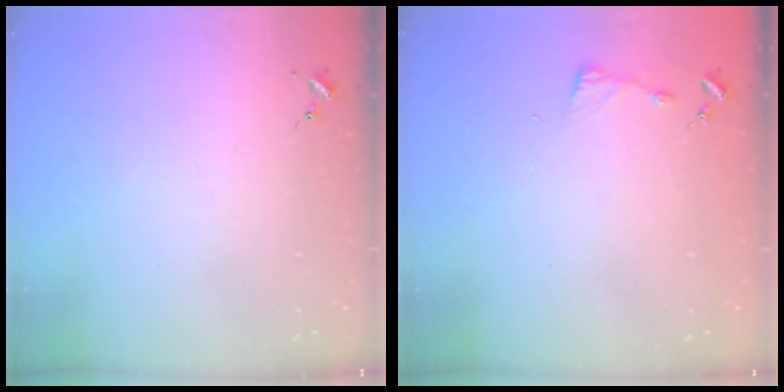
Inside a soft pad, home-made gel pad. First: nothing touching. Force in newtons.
{"total": 2.9, "press": 2.9, "slide": 0.4}